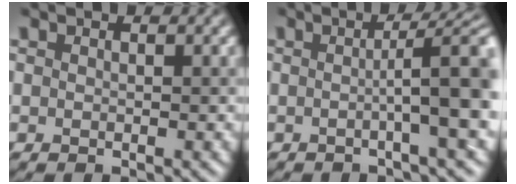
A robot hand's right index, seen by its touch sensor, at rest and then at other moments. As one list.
[{"total": 6.9, "force": [0.0, 1.2, 6.8], "torque": [-0.078, 0.007, -0.003]}]